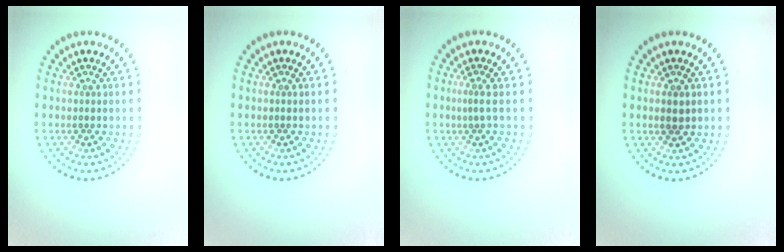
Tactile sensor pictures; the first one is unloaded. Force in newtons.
{"total": 0.0}
{"total": 0.6, "press": 0.1, "slide": 0.6}
{"total": 1.2, "press": 1.2, "slide": 0.1}